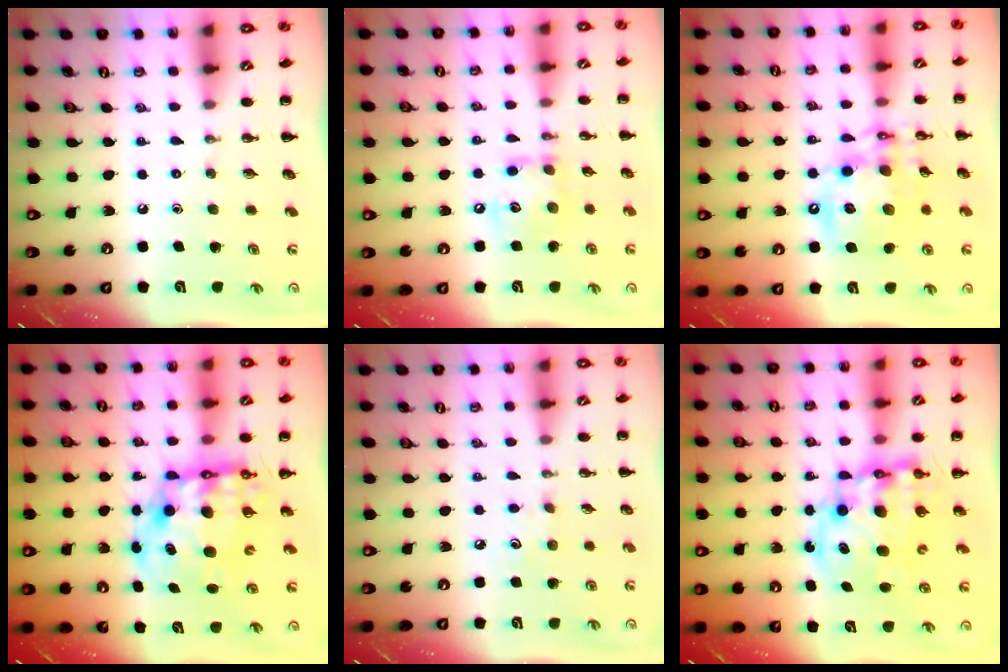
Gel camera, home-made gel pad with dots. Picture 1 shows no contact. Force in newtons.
{"total": 10.7, "press": 10.7, "slide": 0.6}
{"total": 16.4, "press": 16.0, "slide": 3.5}
{"total": 13.9, "press": 13.4, "slide": 3.6}
{"total": 6.0, "press": 5.7, "slide": 1.7}
{"total": 13.5, "press": 13.1, "slide": 3.4}